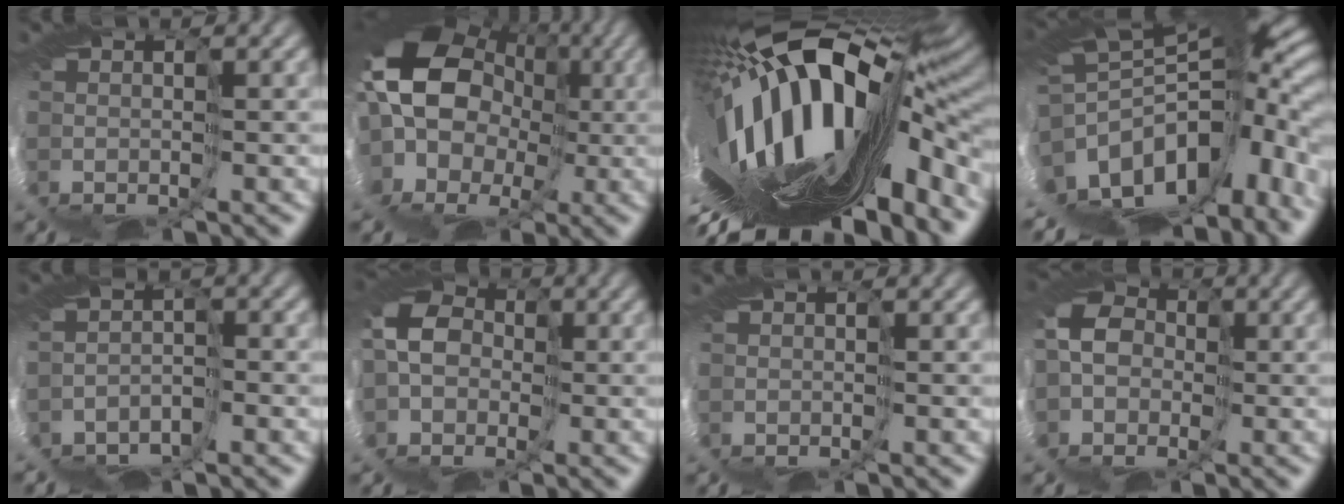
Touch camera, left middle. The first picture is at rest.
{"total": 10.9, "force": [2.7, 9.4, 4.6], "torque": [-0.137, 0.015, 0.019]}
{"total": 11.9, "force": [-3.5, 3.2, 10.9], "torque": [-0.207, -0.025, -0.058]}
{"total": 7.6, "force": [-4.9, 1.7, 5.6], "torque": [-0.138, -0.017, -0.071]}
{"total": 4.8, "force": [-3.9, -1.3, -2.6], "torque": [0.033, -0.011, -0.051]}
{"total": 6.9, "force": [-0.9, 6.3, 2.6], "torque": [-0.113, -0.009, -0.023]}
{"total": 0.0}
{"total": 5.8, "force": [-1.6, 5.3, 2.0], "torque": [-0.093, -0.012, -0.036]}